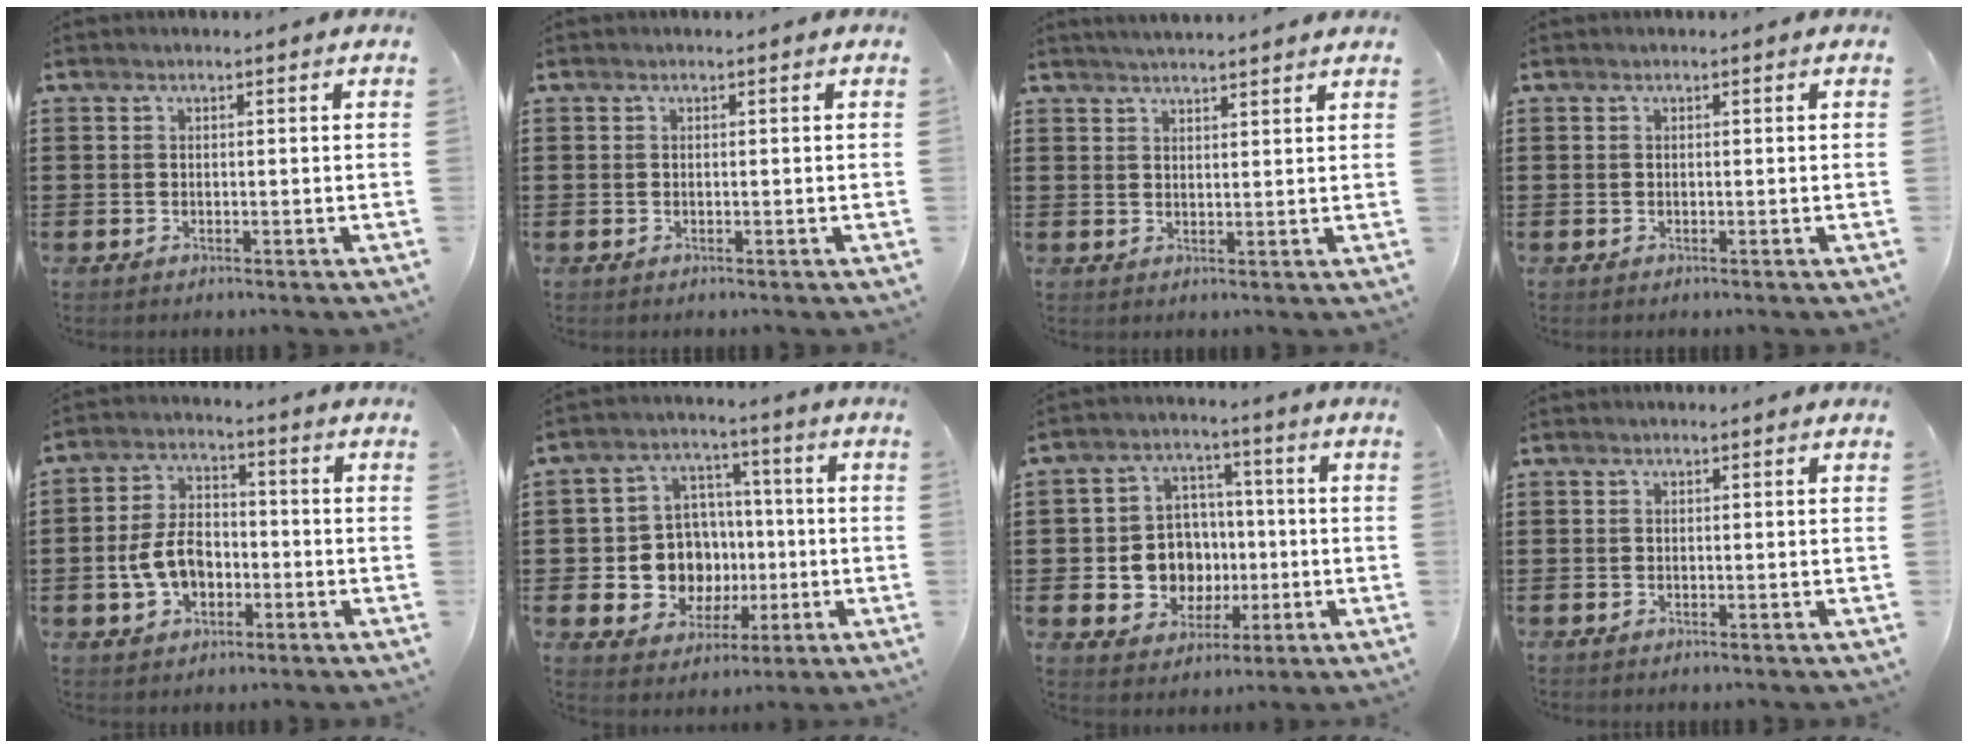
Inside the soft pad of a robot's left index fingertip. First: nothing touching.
{"total": 0.0}
{"total": 2.4, "force": [2.3, -0.4, 0.3], "torque": [-0.010, -0.004, 0.044]}
{"total": 0.0}
{"total": 7.5, "force": [-2.1, 5.0, 5.1], "torque": [-0.128, 0.005, -0.046]}
{"total": 9.7, "force": [-0.5, 9.1, 3.3], "torque": [-0.100, 0.013, 0.003]}
{"total": 8.4, "force": [-0.6, 7.9, 3.0], "torque": [-0.073, 0.021, 0.000]}
{"total": 0.0}